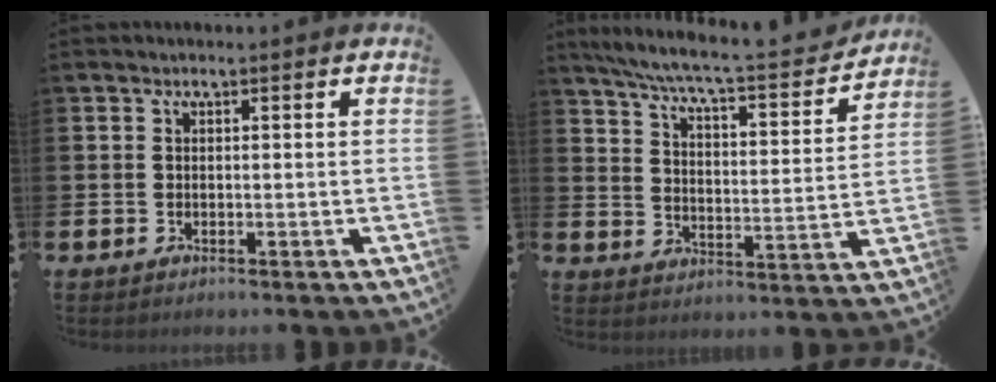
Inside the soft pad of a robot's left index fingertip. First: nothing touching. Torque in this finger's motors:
{"motor_torque": [0.55, -0.83, 0.41, 0.05]}